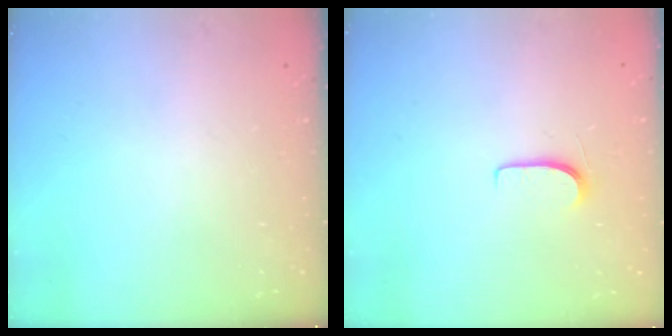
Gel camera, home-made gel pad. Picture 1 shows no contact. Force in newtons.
{"total": 5.1, "press": 5.1, "slide": 0.6}